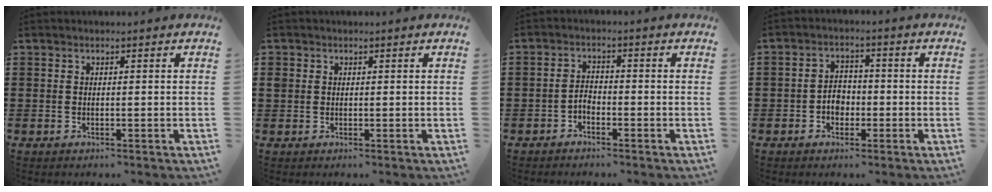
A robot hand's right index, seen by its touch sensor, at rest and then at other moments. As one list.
[{"total": 1.1, "force": [0.4, 1.0, 0.3], "torque": [-0.008, 0.005, 0.008]}, {"total": 2.0, "force": [-1.4, 1.0, 0.8], "torque": [-0.020, 0.004, -0.031]}, {"total": 3.3, "force": [-1.1, 2.6, 1.6], "torque": [-0.037, 0.005, -0.024]}]